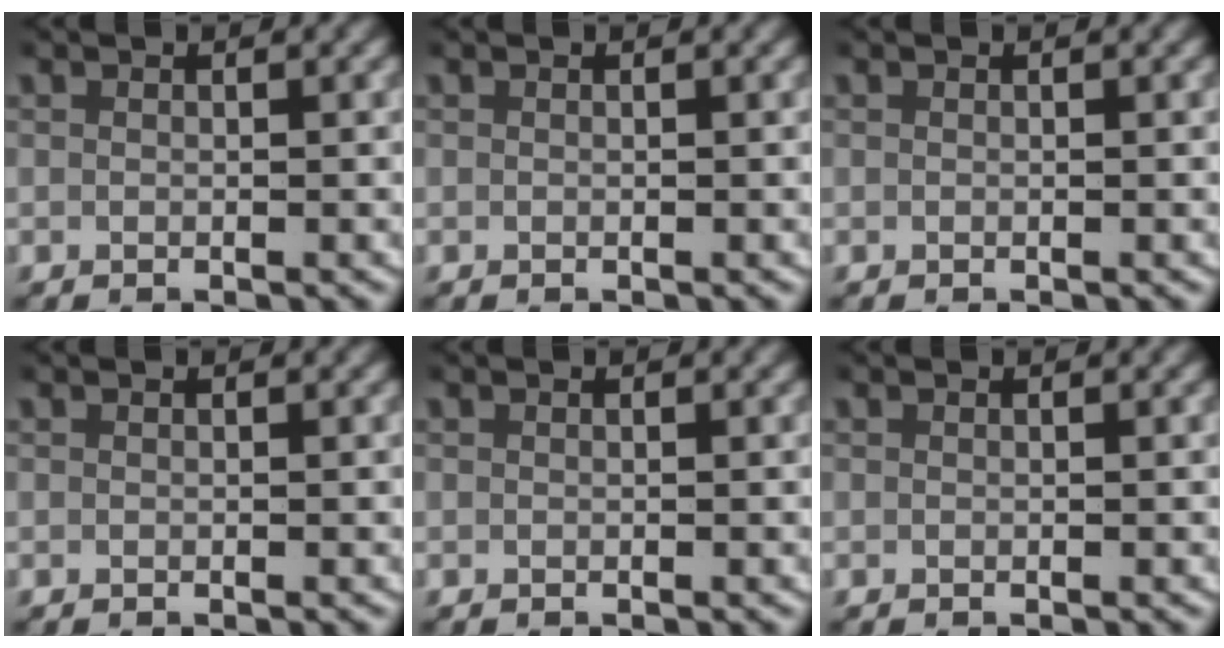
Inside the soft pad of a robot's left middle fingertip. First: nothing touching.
{"total": 0.0}
{"total": 0.0}
{"total": 0.0}
{"total": 0.0}
{"total": 0.0}